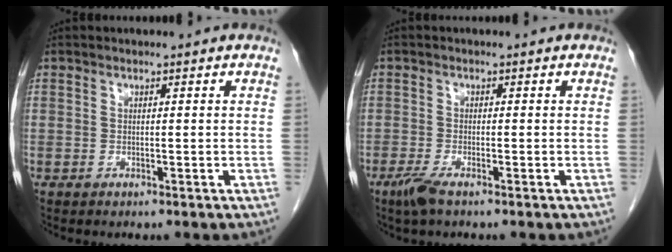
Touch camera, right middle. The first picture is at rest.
{"total": 2.7, "force": [-1.9, 0.4, 1.9], "torque": [-0.046, -0.006, -0.039]}